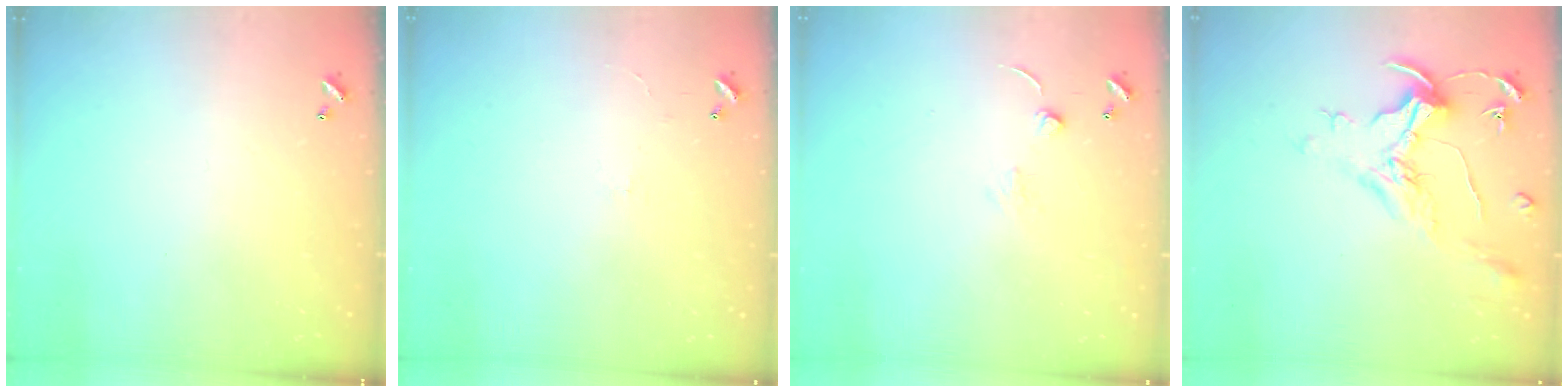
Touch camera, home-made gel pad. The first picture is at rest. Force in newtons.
{"total": 1.8, "press": 1.7, "slide": 0.4}
{"total": 0.9, "press": 0.9, "slide": 0.3}
{"total": 1.5, "press": 1.3, "slide": 0.7}